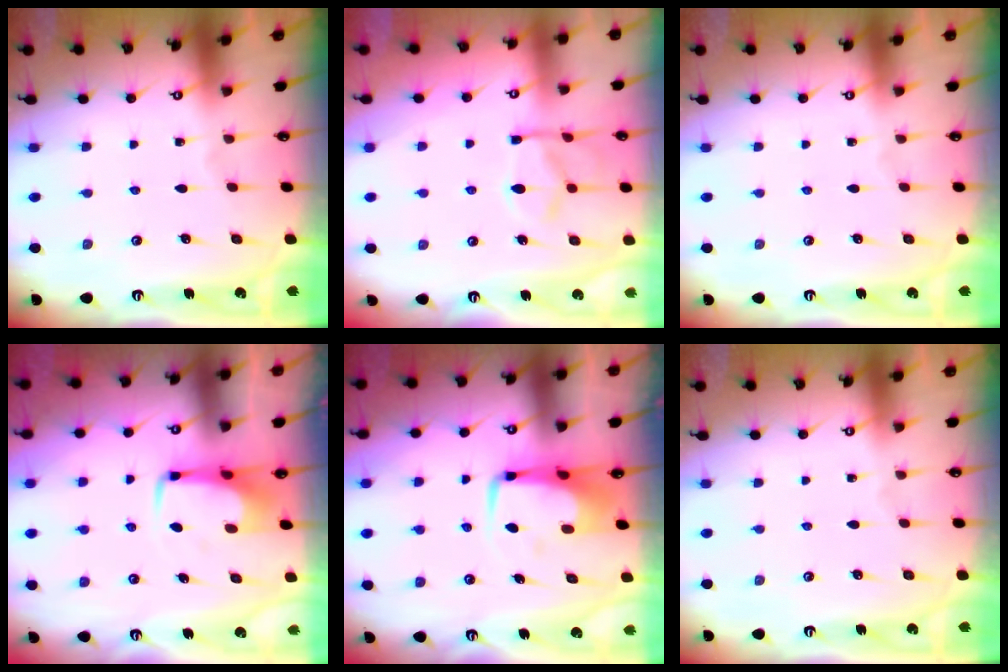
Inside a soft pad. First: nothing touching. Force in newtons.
{"total": 12.9, "press": 12.9, "slide": 1.3}
{"total": 0.0}
{"total": 2.9, "press": 2.9, "slide": 0.3}
{"total": 7.5, "press": 7.3, "slide": 1.5}
{"total": 0.0}